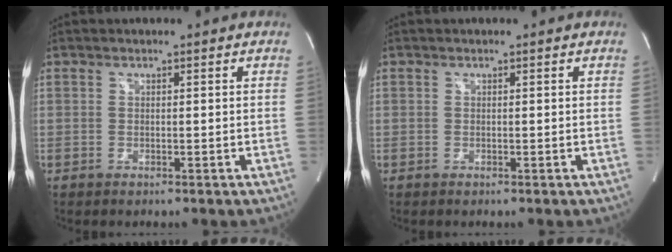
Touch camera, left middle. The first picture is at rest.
{"total": 0.0}